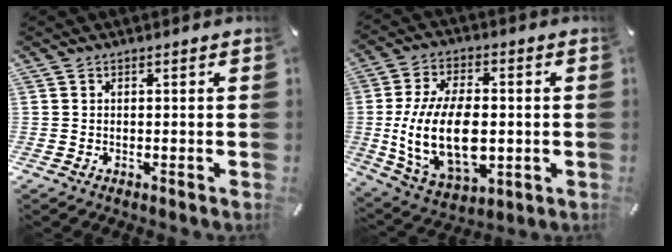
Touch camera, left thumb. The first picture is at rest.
{"total": 19.3, "force": [-1.9, 12.0, 15.0], "torque": [-0.307, -0.008, -0.028]}